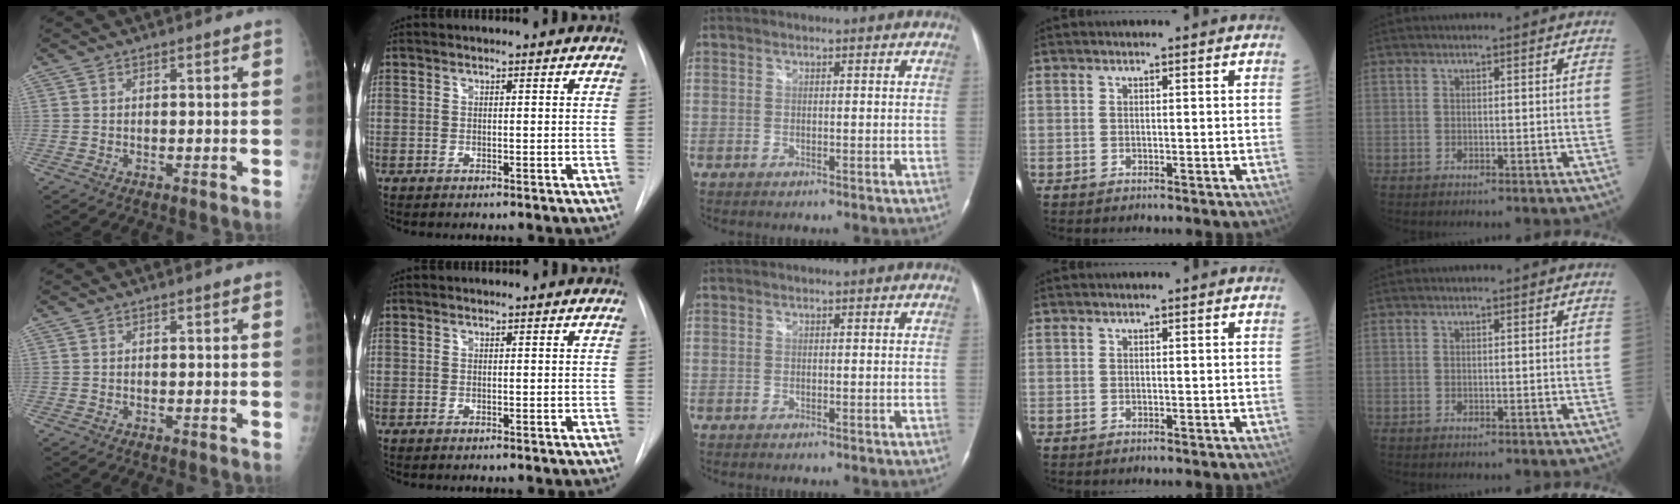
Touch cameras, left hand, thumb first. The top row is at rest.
{}